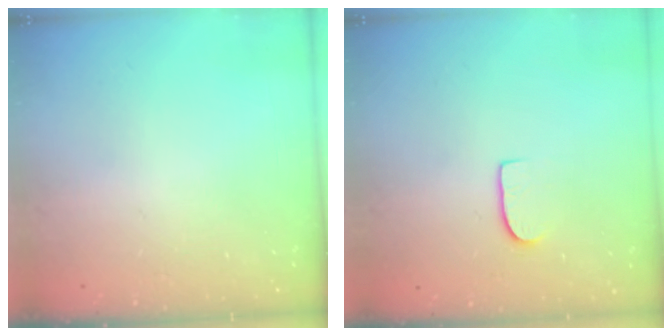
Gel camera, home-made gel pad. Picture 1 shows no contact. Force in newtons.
{"total": 5.8, "press": 5.8, "slide": 0.5}